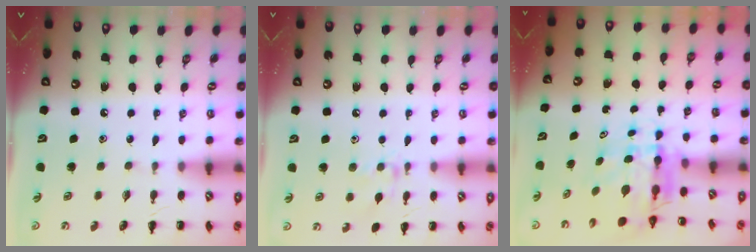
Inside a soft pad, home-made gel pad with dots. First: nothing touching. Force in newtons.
{"total": 7.2, "press": 7.1, "slide": 1.5}
{"total": 5.8, "press": 5.6, "slide": 1.6}